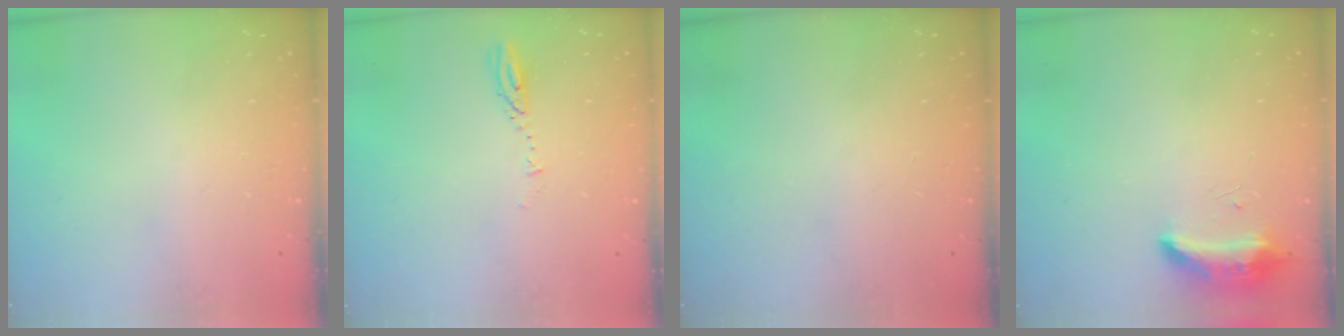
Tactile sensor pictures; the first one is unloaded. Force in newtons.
{"total": 3.2, "press": 3.2, "slide": 0.3}
{"total": 0.0}
{"total": 14.4, "press": 9.5, "slide": 10.8}